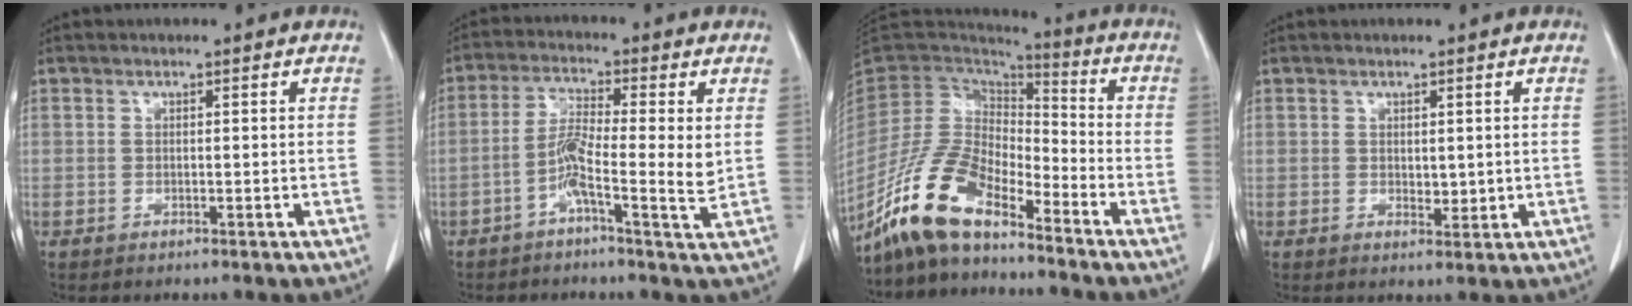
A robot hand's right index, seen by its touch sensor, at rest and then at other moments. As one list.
[{"total": 6.7, "force": [-1.1, 0.3, 6.6], "torque": [-0.127, 0.007, -0.030]}, {"total": 12.7, "force": [-9.6, 3.9, 7.2], "torque": [-0.157, 0.011, -0.187]}, {"total": 1.8, "force": [0.3, 1.0, 1.4], "torque": [-0.020, -0.008, 0.009]}]